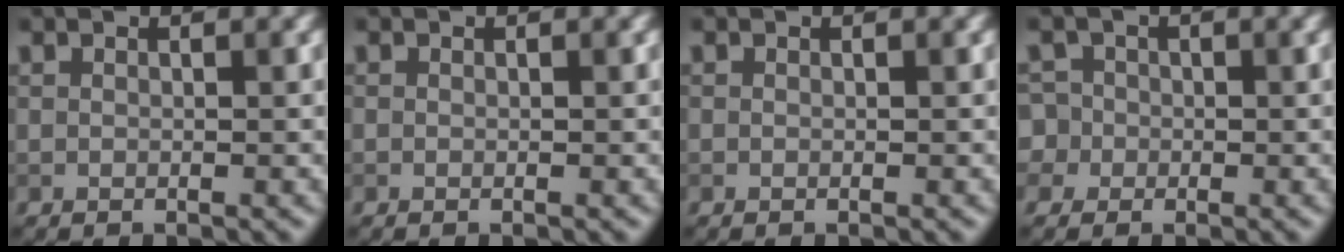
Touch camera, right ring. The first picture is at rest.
{"total": 0.0}
{"total": 0.0}
{"total": 3.8, "force": [0.0, 3.6, 1.1], "torque": [0.006, 0.027, -0.030]}